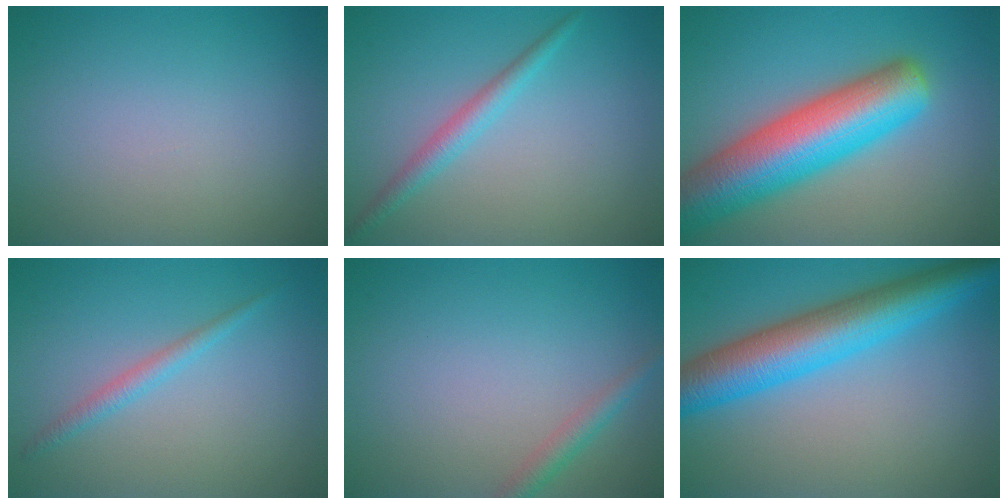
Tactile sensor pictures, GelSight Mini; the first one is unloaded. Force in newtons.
{"total": 2.1, "press": 2.1, "slide": 0.1}
{"total": 10.8, "press": 10.8, "slide": 0.4}
{"total": 1.5, "press": 1.5, "slide": 0.1}
{"total": 1.7, "press": 1.7, "slide": 0.1}
{"total": 8.5, "press": 8.5, "slide": 0.1}